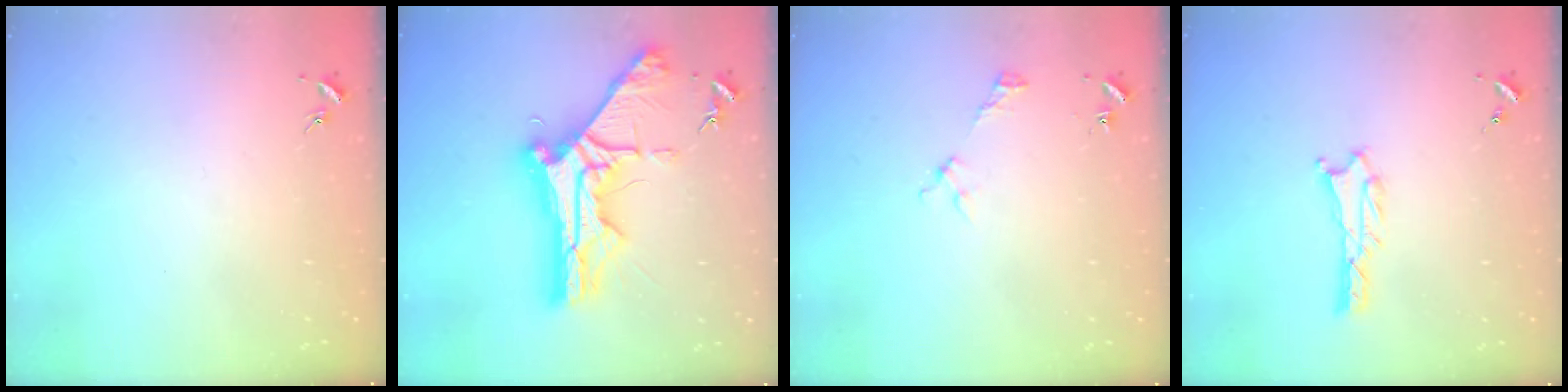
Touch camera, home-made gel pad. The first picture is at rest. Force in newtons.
{"total": 12.1, "press": 12.0, "slide": 1.1}
{"total": 2.2, "press": 2.2, "slide": 0.3}
{"total": 1.3, "press": 1.3, "slide": 0.3}